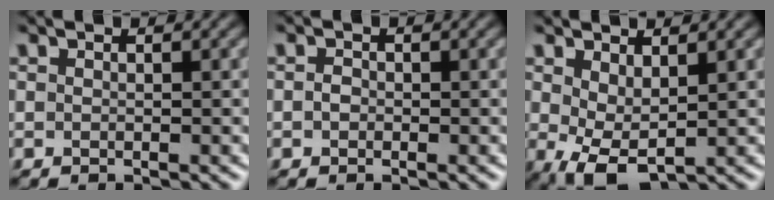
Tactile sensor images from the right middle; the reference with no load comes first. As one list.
[{"total": 0.8, "force": [-0.1, 0.6, 0.4], "torque": [-0.009, 0.000, -0.006]}, {"total": 3.6, "force": [0.3, 1.9, 3.0], "torque": [-0.069, -0.004, 0.011]}]